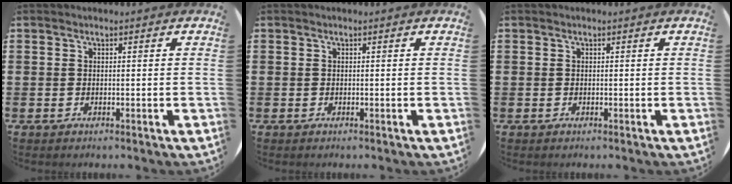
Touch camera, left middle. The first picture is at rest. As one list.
[{"total": 0.0}, {"total": 0.0}]